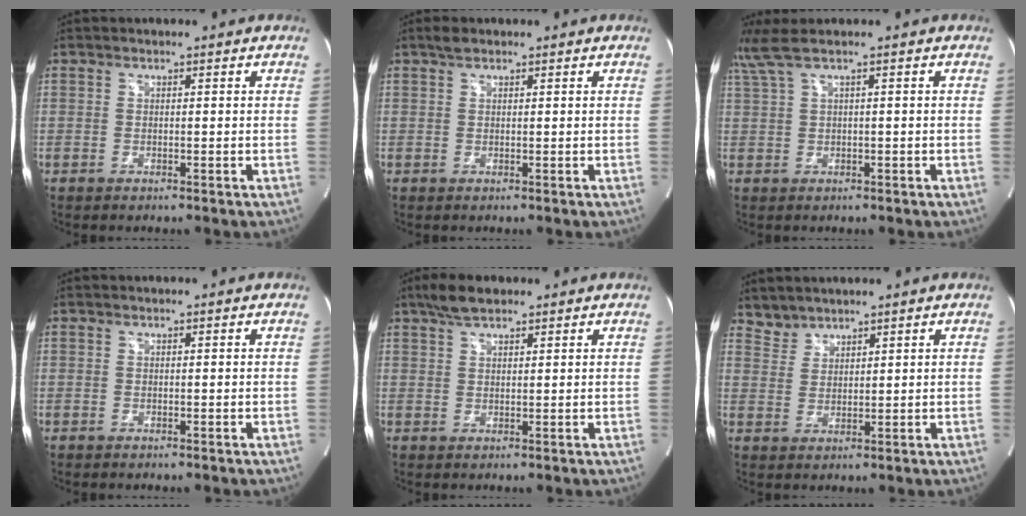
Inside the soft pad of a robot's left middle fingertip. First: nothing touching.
{"total": 1.2, "force": [0.9, 0.4, 0.6], "torque": [-0.016, 0.008, 0.018]}
{"total": 3.2, "force": [2.0, -0.7, 2.3], "torque": [-0.070, 0.028, 0.053]}
{"total": 0.0}
{"total": 4.2, "force": [3.2, 1.3, 2.3], "torque": [-0.057, 0.009, 0.061]}
{"total": 3.0, "force": [2.8, 1.0, -0.4], "torque": [0.009, 0.012, 0.057]}